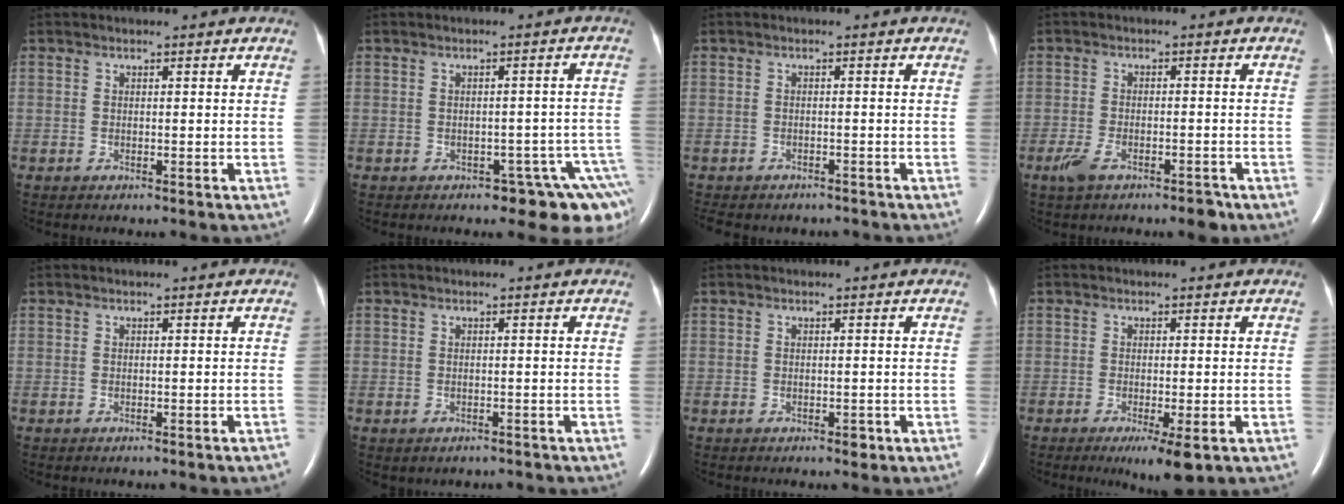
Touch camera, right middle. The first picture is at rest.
{"total": 8.3, "force": [-6.3, 3.5, 4.3], "torque": [-0.020, 0.014, -0.071]}
{"total": 8.3, "force": [-7.0, 3.5, 2.8], "torque": [-0.059, 0.000, -0.086]}
{"total": 5.1, "force": [-3.4, 1.8, 3.4], "torque": [-0.065, -0.004, -0.054]}
{"total": 1.3, "force": [-1.0, -0.2, 0.7], "torque": [-0.008, 0.001, -0.009]}
{"total": 1.5, "force": [-1.1, 0.9, 0.4], "torque": [-0.011, -0.001, -0.008]}
{"total": 0.8, "force": [-0.4, 0.5, 0.5], "torque": [-0.007, -0.001, -0.001]}
{"total": 4.5, "force": [-2.2, 0.6, 3.9], "torque": [-0.057, -0.013, -0.030]}